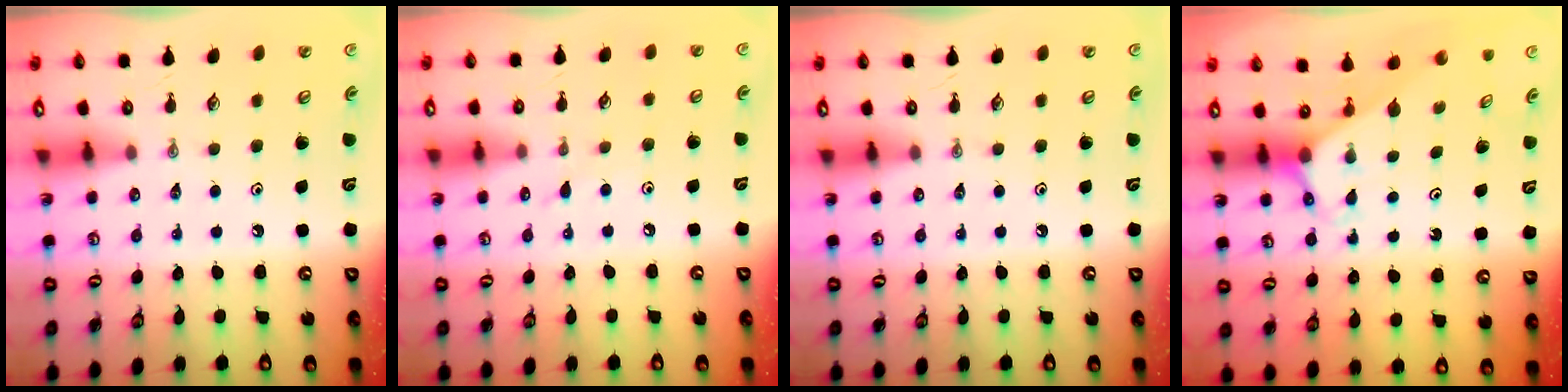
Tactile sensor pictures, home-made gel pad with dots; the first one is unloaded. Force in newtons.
{"total": 3.8, "press": 3.8, "slide": 0.5}
{"total": 0.0}
{"total": 2.6, "press": 2.6, "slide": 0.2}